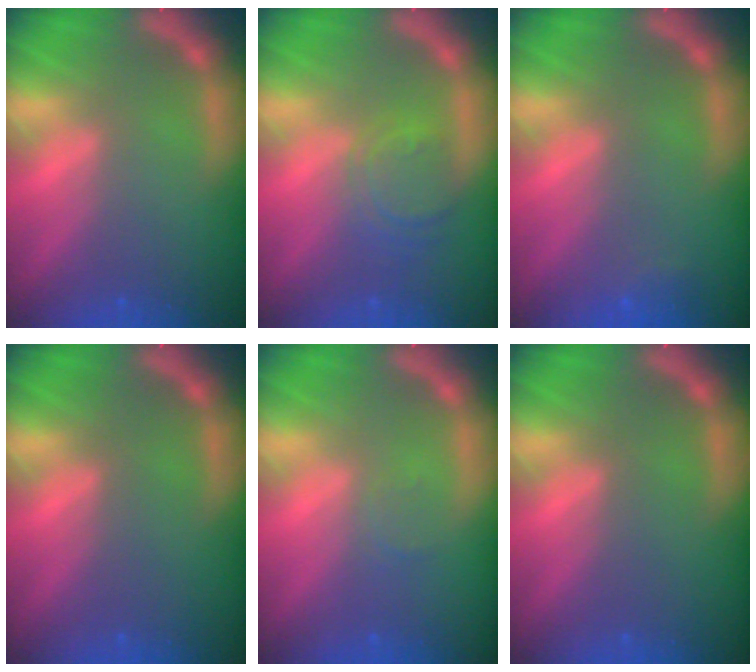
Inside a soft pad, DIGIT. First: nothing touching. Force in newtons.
{"total": 4.0}
{"total": 1.4}
{"total": 0.0}
{"total": 1.0}
{"total": 0.0}